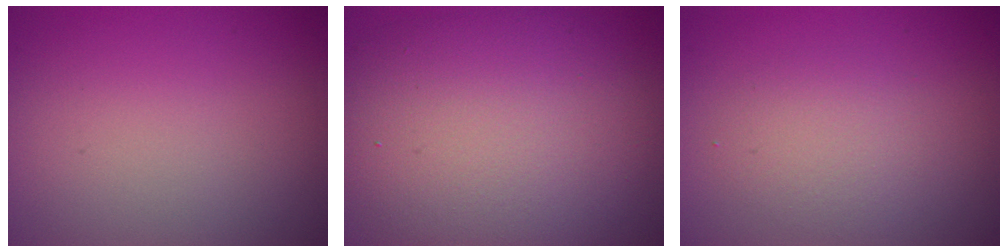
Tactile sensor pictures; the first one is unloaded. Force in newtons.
{"total": 11.2, "press": 11.2, "slide": 0.4}
{"total": 2.4, "press": 2.4, "slide": 0.2}